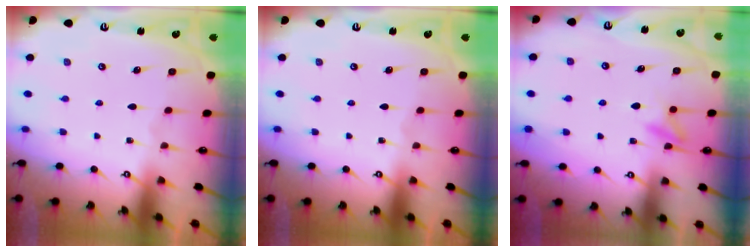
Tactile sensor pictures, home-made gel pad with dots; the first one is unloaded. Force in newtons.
{"total": 0.0}
{"total": 7.8, "press": 7.8, "slide": 0.8}